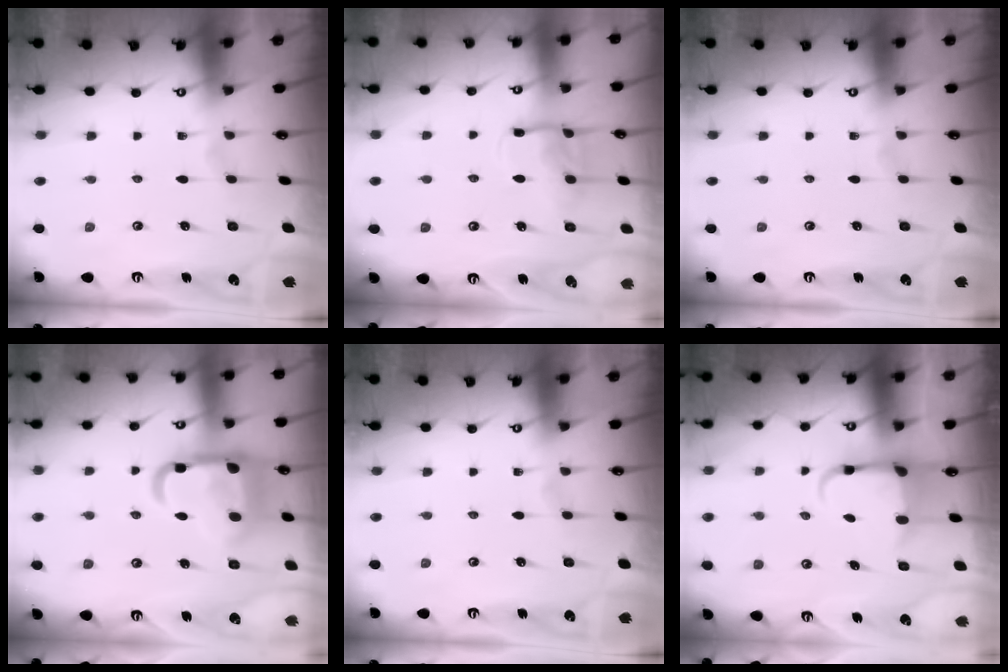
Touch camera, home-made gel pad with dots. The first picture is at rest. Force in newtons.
{"total": 10.7, "press": 10.6, "slide": 1.2}
{"total": 0.0}
{"total": 17.3, "press": 17.2, "slide": 1.9}
{"total": 0.0}
{"total": 4.7, "press": 4.7, "slide": 0.8}